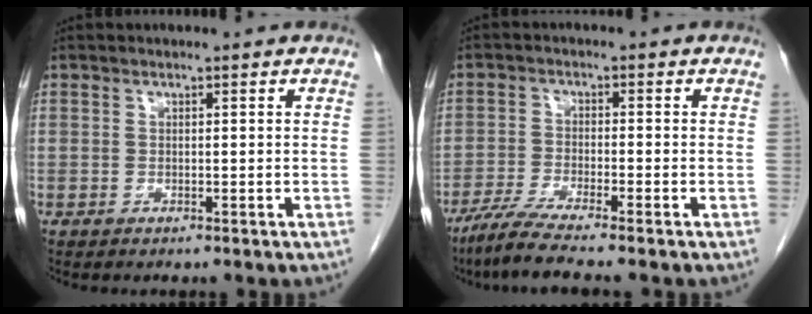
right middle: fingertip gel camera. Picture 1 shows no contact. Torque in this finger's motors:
{"motor_torque": [-0.26, -0.17, 0.05, 0.02]}